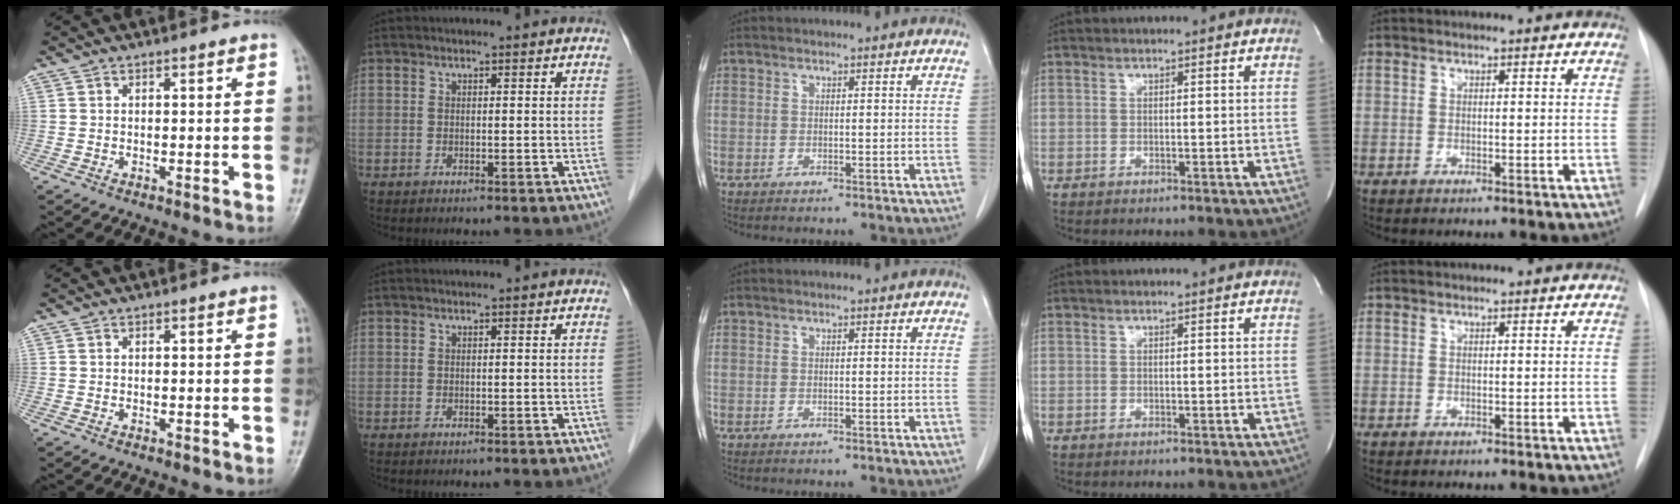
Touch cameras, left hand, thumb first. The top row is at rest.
{}